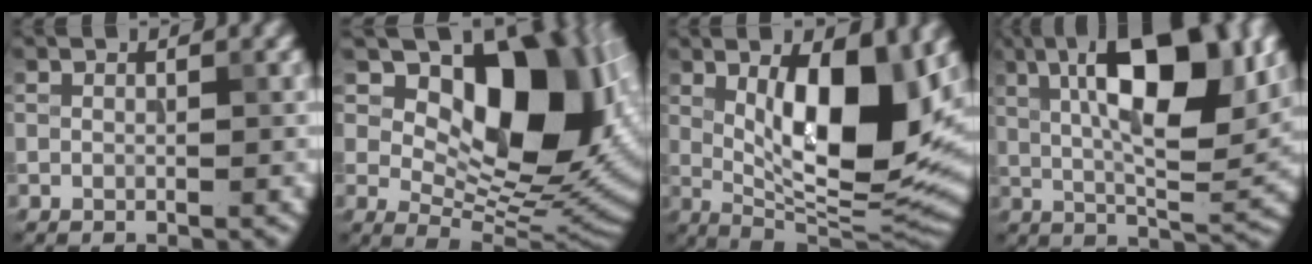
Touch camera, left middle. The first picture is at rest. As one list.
[{"total": 14.0, "force": [4.4, 8.2, 10.5], "torque": [-0.121, 0.000, 0.072]}, {"total": 11.6, "force": [2.5, 4.1, 10.6], "torque": [-0.154, -0.010, 0.046]}, {"total": 12.2, "force": [3.8, 4.0, 10.9], "torque": [-0.162, 0.006, 0.059]}]